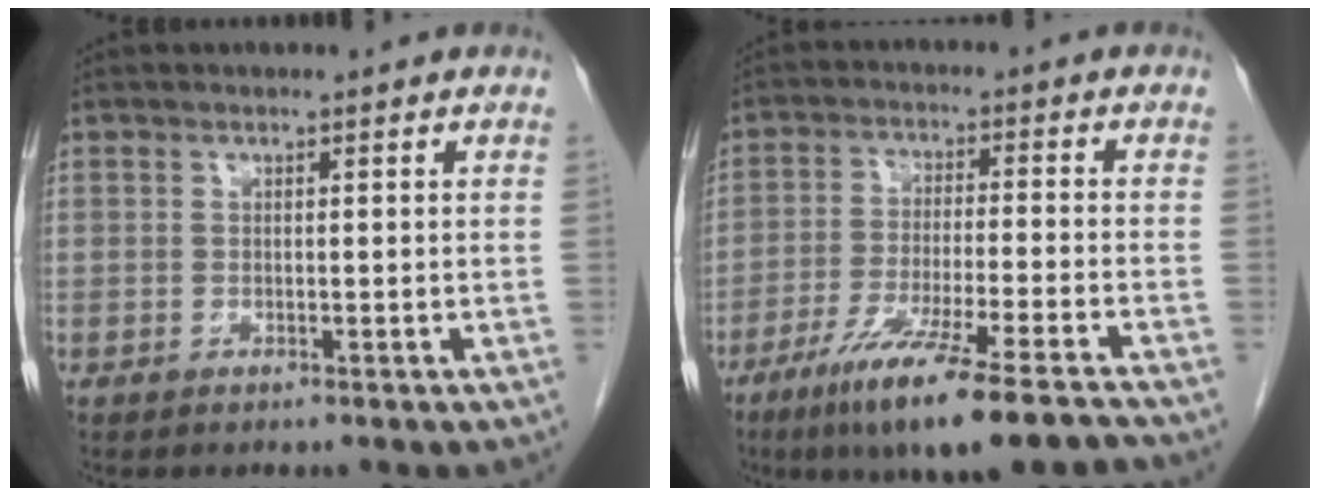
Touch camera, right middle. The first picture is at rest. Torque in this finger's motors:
{"motor_torque": [1.21, -0.93, 0.24, 0.14]}